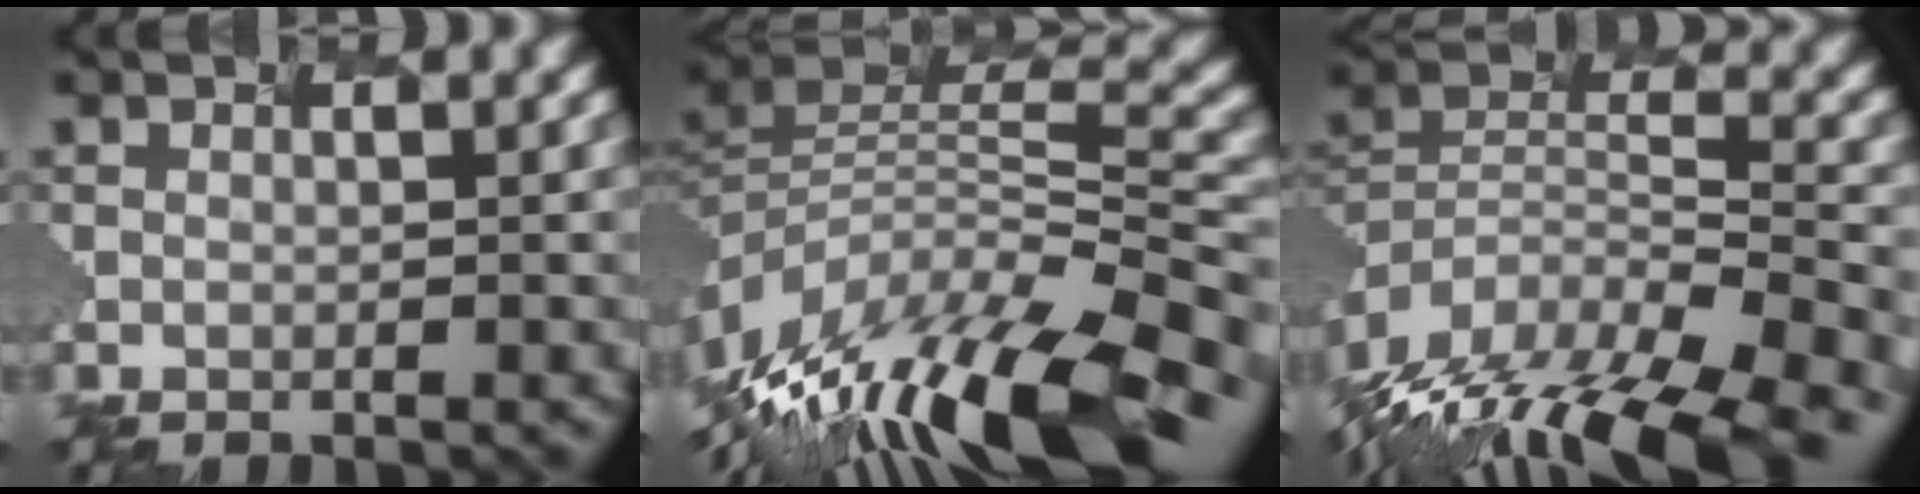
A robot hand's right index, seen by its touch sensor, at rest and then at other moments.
{"total": 14.5, "force": [-11.0, 4.3, 8.4], "torque": [-0.218, 0.007, -0.175]}
{"total": 14.9, "force": [-13.0, 3.2, 6.6], "torque": [-0.152, -0.003, -0.178]}